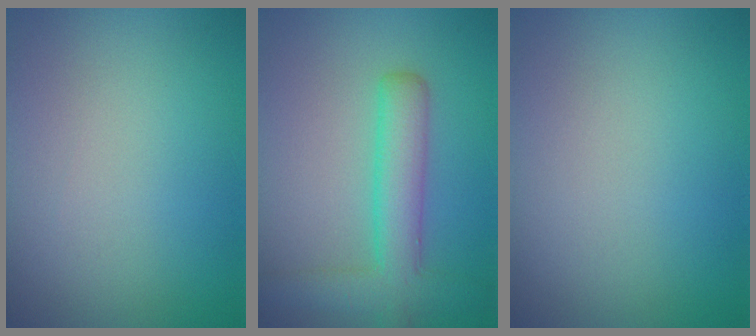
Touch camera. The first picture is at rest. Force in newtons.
{"total": 5.0, "press": 5.0, "slide": 0.3}
{"total": 0.0}